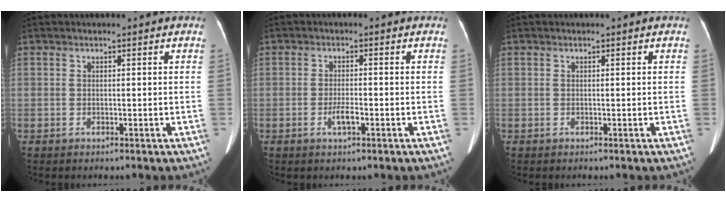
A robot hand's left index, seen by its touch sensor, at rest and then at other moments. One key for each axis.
{"total": 2.4, "fx": -1.1, "fy": 0.5, "fz": 2.0, "tx": -0.040, "ty": -0.001, "tz": -0.020}
{"total": 0.0}